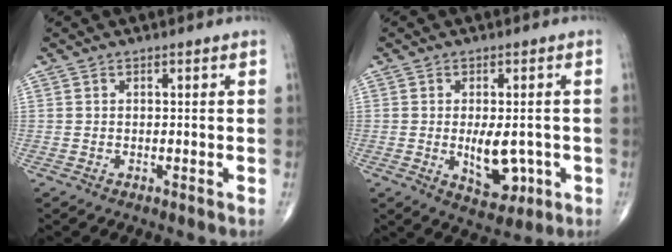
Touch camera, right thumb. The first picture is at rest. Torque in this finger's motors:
{"motor_torque": [2.93, 2.08, 1.48, -0.65, 0.40]}